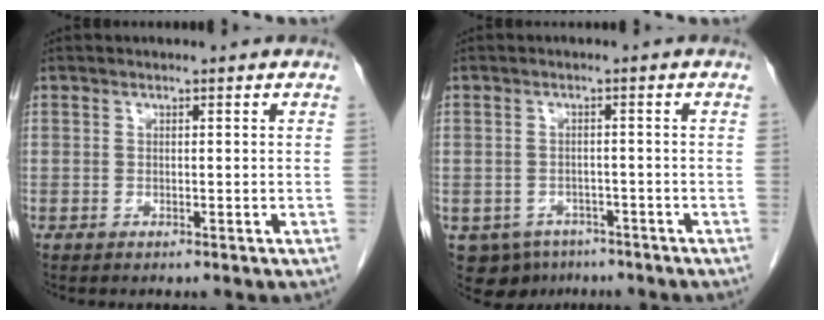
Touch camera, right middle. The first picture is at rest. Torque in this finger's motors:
{"motor_torque": [0.00, 0.01, -0.08, -0.01]}